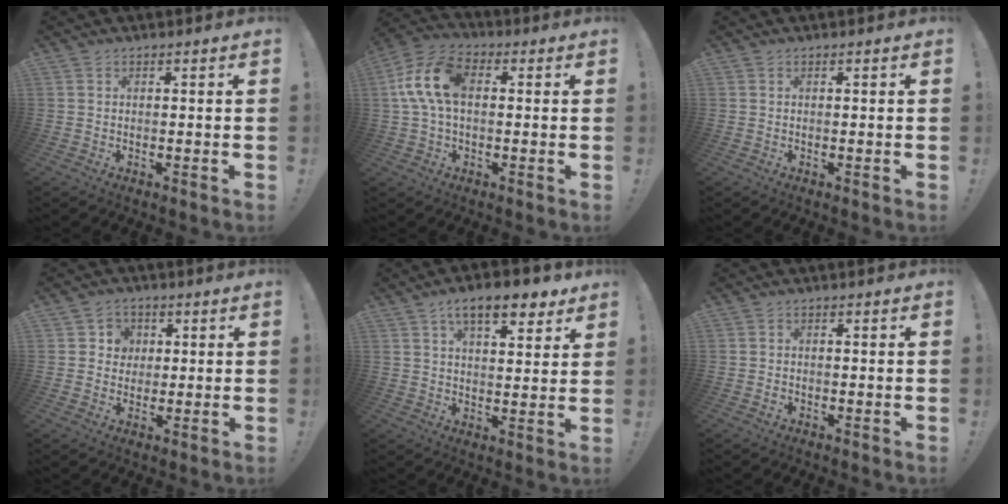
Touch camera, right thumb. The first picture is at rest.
{"total": 13.3, "force": [1.5, 8.1, 10.5], "torque": [-0.208, 0.014, 0.032]}
{"total": 0.0}
{"total": 5.1, "force": [1.0, 4.9, 1.0], "torque": [-0.016, -0.002, 0.018]}
{"total": 11.4, "force": [6.9, 4.2, 8.0], "torque": [-0.110, -0.033, 0.114]}
{"total": 0.6, "force": [-0.3, 0.4, 0.3], "torque": [-0.007, 0.002, -0.005]}